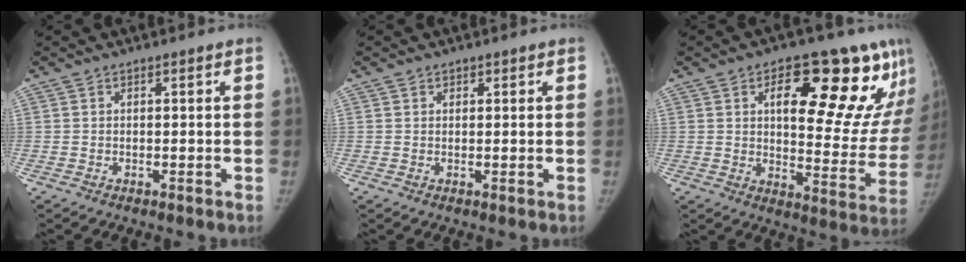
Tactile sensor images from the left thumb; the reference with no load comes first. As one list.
[{"total": 1.0, "force": [0.6, 0.9, 0.0], "torque": [0.015, -0.002, 0.004]}, {"total": 22.9, "force": [10.7, 9.4, 18.0], "torque": [-0.187, -0.033, 0.150]}]